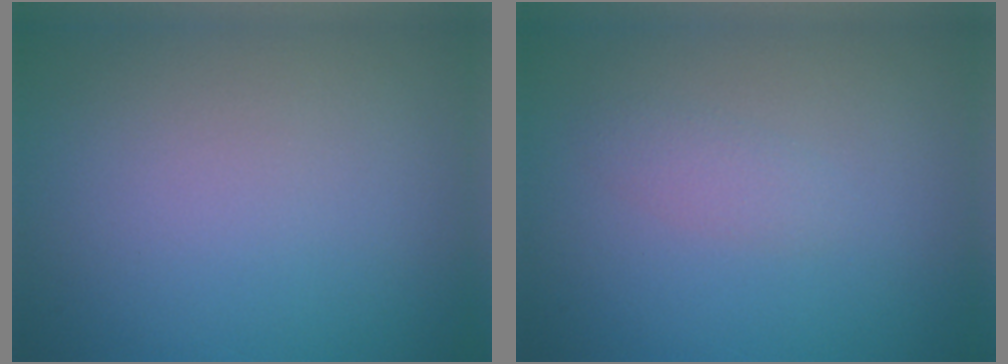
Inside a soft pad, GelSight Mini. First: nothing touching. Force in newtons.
{"total": 1.2, "press": 1.2, "slide": 0.1}